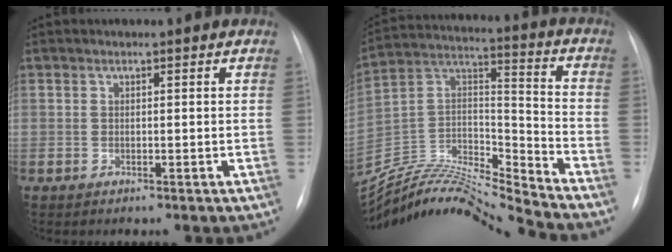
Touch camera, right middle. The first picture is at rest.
{"total": 18.4, "force": [-17.9, -1.0, 4.1], "torque": [-0.071, 0.042, -0.317]}